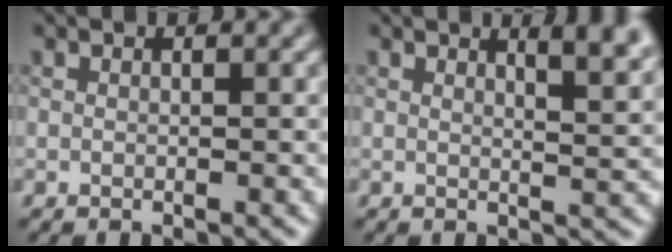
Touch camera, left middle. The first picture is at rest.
{"total": 4.8, "force": [2.7, 1.6, 3.5], "torque": [-0.022, 0.011, 0.026]}